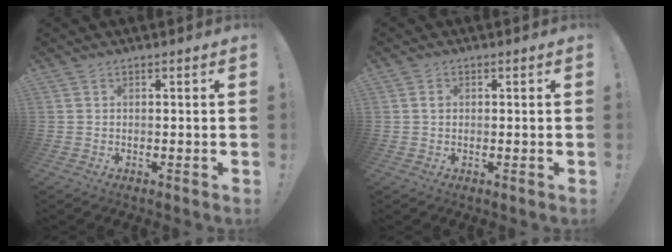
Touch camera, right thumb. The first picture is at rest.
{"total": 1.3, "force": [0.2, 1.0, 0.7], "torque": [-0.007, 0.001, 0.002]}